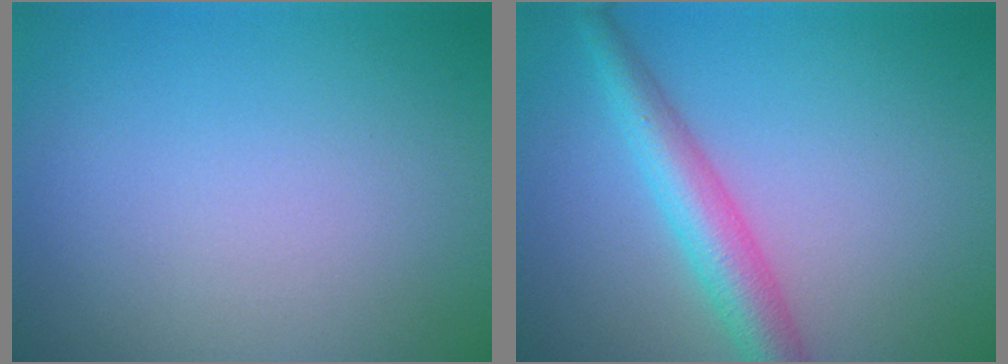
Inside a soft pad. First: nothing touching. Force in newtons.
{"total": 4.5, "press": 4.5, "slide": 0.2}